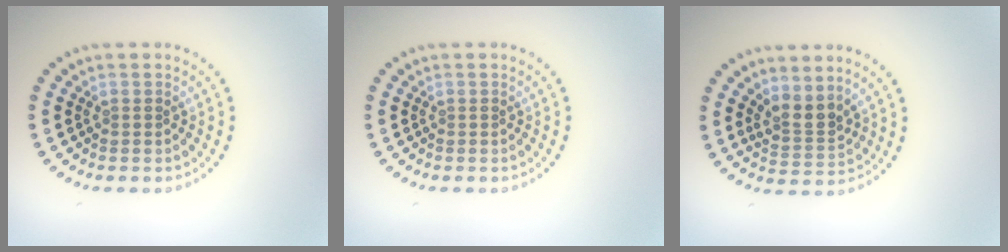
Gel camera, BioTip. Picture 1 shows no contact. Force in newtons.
{"total": 0.0}
{"total": 2.5, "press": 2.0, "slide": 1.6}